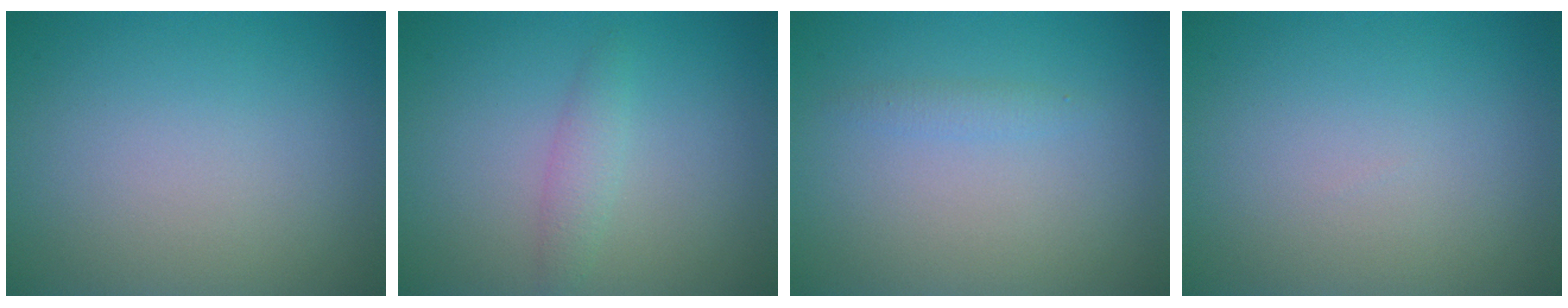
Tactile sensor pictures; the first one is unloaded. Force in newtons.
{"total": 1.5, "press": 1.5, "slide": 0.0}
{"total": 0.9, "press": 0.9, "slide": 0.0}
{"total": 0.0}